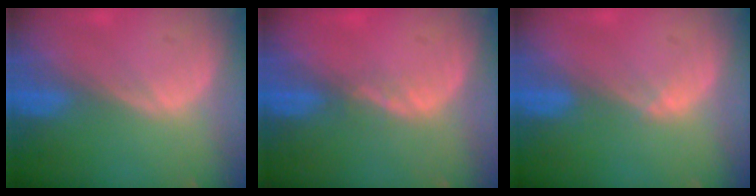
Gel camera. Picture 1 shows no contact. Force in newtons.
{"total": 1.5, "press": 1.2, "slide": 0.8}
{"total": 0.7, "press": 0.6, "slide": 0.4}